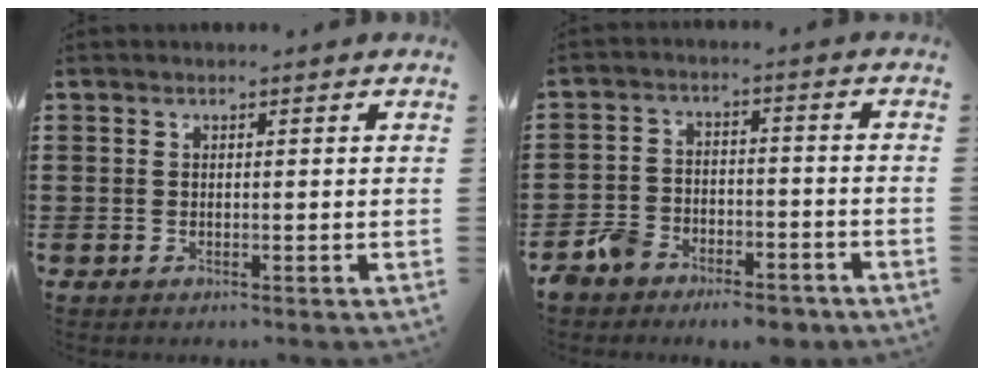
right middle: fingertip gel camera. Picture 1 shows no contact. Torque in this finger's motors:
{"motor_torque": [0.15, -0.35, 0.20, 0.10]}